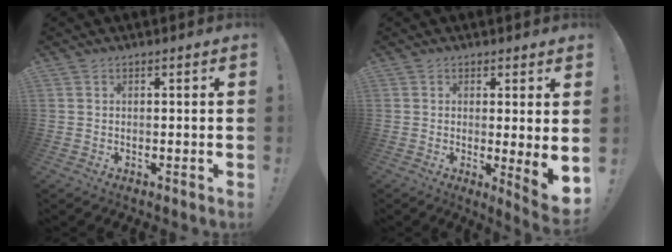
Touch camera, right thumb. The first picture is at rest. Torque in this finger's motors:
{"motor_torque": [-0.06, 0.09, 0.14, 0.08, 0.11]}